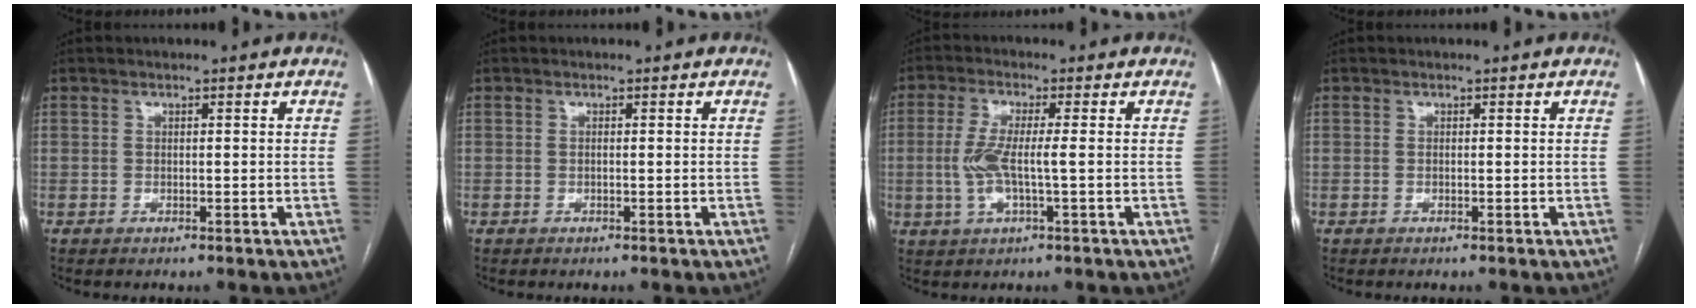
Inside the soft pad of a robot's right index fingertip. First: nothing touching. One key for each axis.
{"total": 0.0}
{"total": 6.1, "fx": -0.7, "fy": 1.0, "fz": 6.0, "tx": -0.136, "ty": 0.002, "tz": -0.014}
{"total": 0.0}